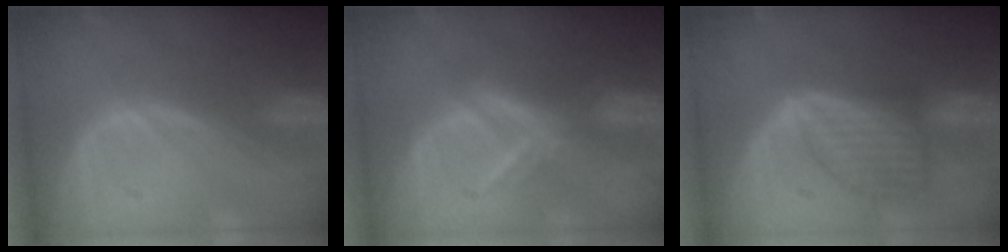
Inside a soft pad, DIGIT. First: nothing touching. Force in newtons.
{"total": 5.5, "press": 5.4, "slide": 1.1}
{"total": 6.4, "press": 6.4, "slide": 0.1}